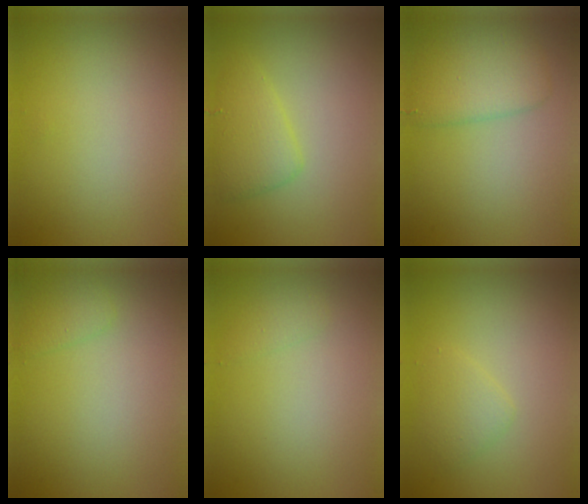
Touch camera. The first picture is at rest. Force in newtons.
{"total": 2.8, "press": 2.8, "slide": 0.3}
{"total": 3.8, "press": 3.8, "slide": 0.1}
{"total": 1.3, "press": 1.3, "slide": 0.1}
{"total": 0.8, "press": 0.8, "slide": 0.0}
{"total": 1.6, "press": 1.6, "slide": 0.1}